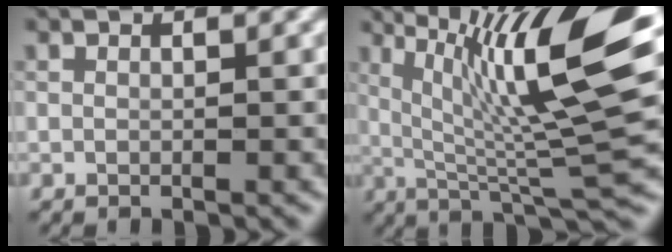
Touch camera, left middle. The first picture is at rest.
{"total": 13.0, "force": [4.1, 2.1, 12.2], "torque": [-0.192, 0.013, 0.078]}